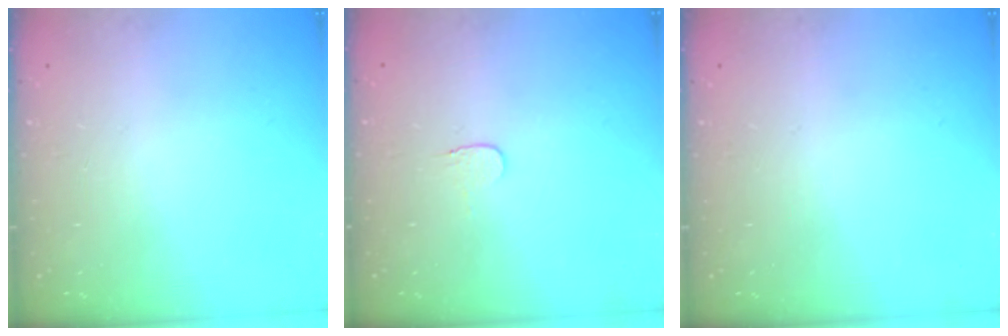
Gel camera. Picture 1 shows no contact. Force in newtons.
{"total": 3.9, "press": 3.8, "slide": 0.4}
{"total": 0.0}